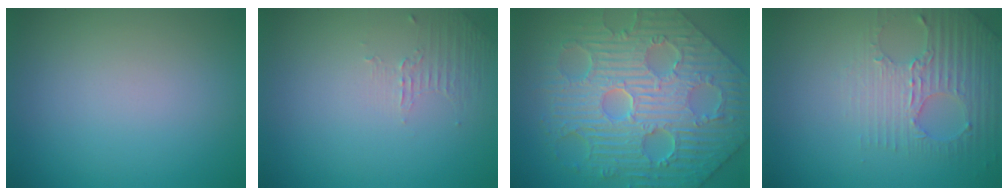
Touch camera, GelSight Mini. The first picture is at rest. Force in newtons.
{"total": 1.1, "press": 0.2, "slide": 1.0}
{"total": 11.5, "press": 7.9, "slide": 8.4}
{"total": 2.8, "press": 2.7, "slide": 0.9}